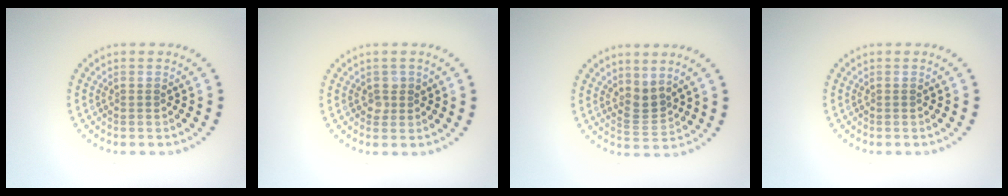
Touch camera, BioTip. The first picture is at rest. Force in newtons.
{"total": 1.2, "press": 1.1, "slide": 0.3}
{"total": 2.2, "press": 1.6, "slide": 1.6}
{"total": 0.0}